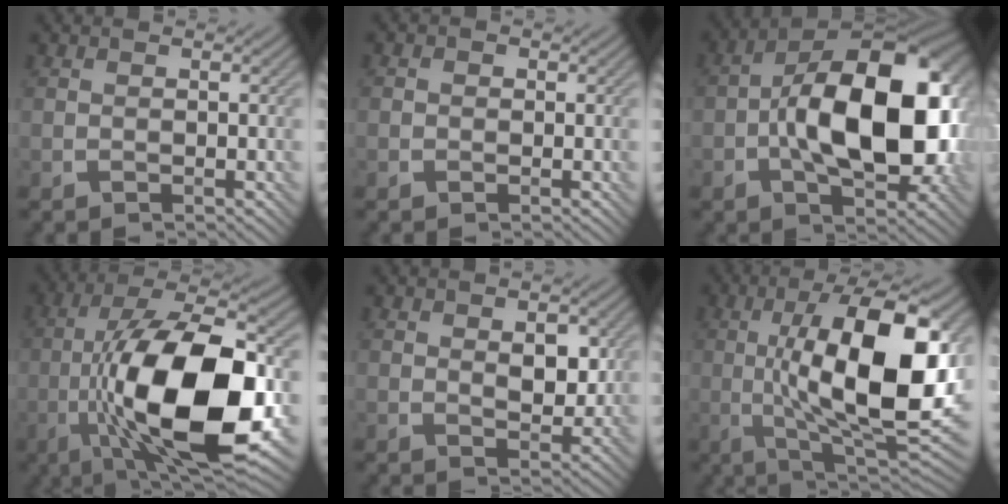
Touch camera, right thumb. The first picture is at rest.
{"total": 1.1, "force": [-0.1, 1.1, 0.3], "torque": [-0.001, -0.003, -0.005]}
{"total": 17.9, "force": [-1.5, 10.0, 14.8], "torque": [-0.231, 0.006, -0.033]}
{"total": 19.2, "force": [-3.8, 8.1, 17.0], "torque": [-0.322, 0.002, -0.070]}
{"total": 4.1, "force": [0.8, 2.4, 3.2], "torque": [-0.047, -0.006, 0.013]}
{"total": 18.1, "force": [0.7, 7.3, 16.5], "torque": [-0.260, 0.010, 0.004]}